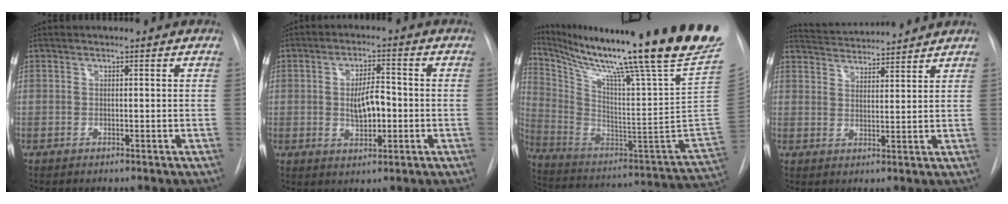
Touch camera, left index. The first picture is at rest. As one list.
[{"total": 5.8, "force": [-0.9, 2.6, 5.1], "torque": [-0.087, 0.002, -0.013]}, {"total": 33.4, "force": [26.1, -2.0, 20.8], "torque": [-0.324, -0.118, 0.374]}, {"total": 9.3, "force": [9.0, 0.0, 2.3], "torque": [-0.048, 0.015, 0.139]}]